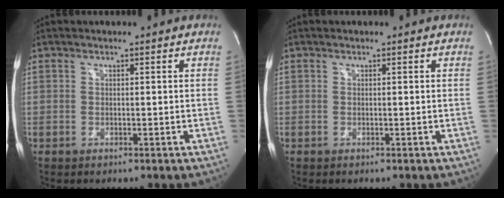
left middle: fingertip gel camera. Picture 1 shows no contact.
{"total": 0.0}